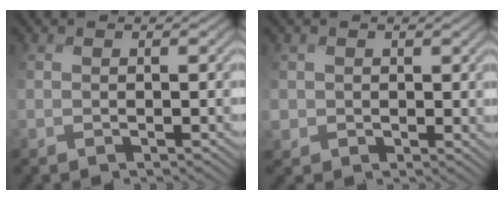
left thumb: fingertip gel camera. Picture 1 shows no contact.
{"total": 1.3, "force": [0.6, 1.1, -0.4], "torque": [0.002, 0.000, 0.001]}